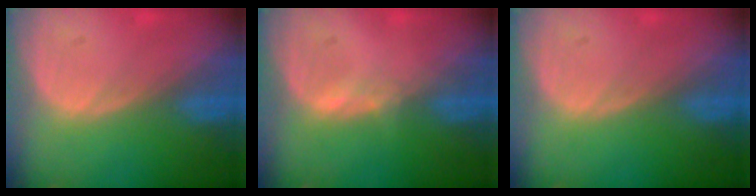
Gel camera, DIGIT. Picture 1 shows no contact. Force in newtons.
{"total": 0.7, "press": 0.7, "slide": 0.2}
{"total": 0.0}